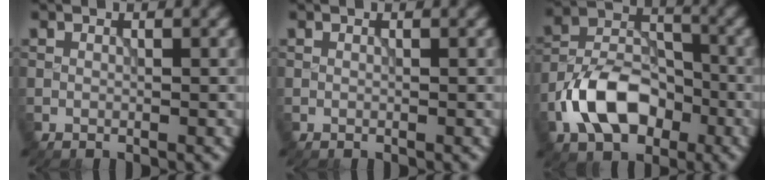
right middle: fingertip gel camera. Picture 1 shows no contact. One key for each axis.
{"total": 0.0}
{"total": 8.1, "fx": -3.5, "fy": 5.0, "fz": 5.3, "tx": -0.095, "ty": 0.007, "tz": -0.068}